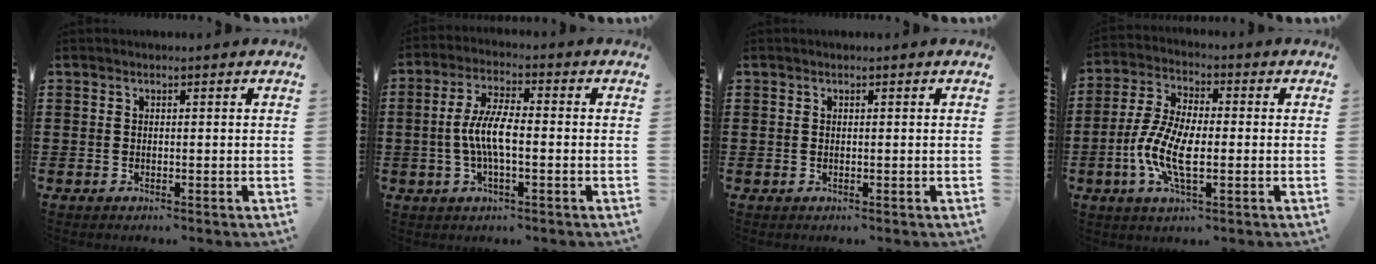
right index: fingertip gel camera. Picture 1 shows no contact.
{"total": 6.6, "force": [-1.0, 2.0, 6.2], "torque": [-0.137, -0.003, -0.026]}
{"total": 0.0}
{"total": 9.4, "force": [-2.4, 3.8, 8.3], "torque": [-0.194, -0.013, -0.051]}